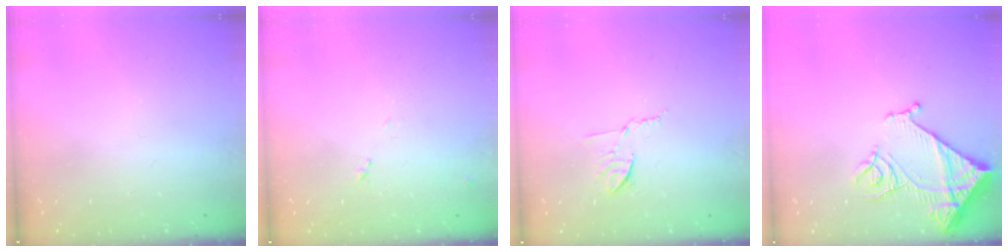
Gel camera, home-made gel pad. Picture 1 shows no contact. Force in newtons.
{"total": 8.1, "press": 8.1, "slide": 0.6}
{"total": 5.9, "press": 5.9, "slide": 1.0}
{"total": 13.0, "press": 13.0, "slide": 1.1}